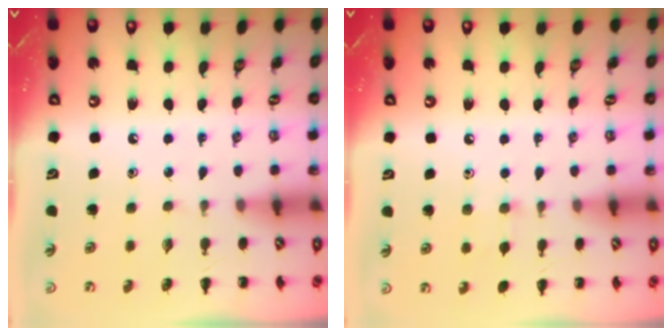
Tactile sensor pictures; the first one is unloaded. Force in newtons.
{"total": 4.8, "press": 4.4, "slide": 2.0}